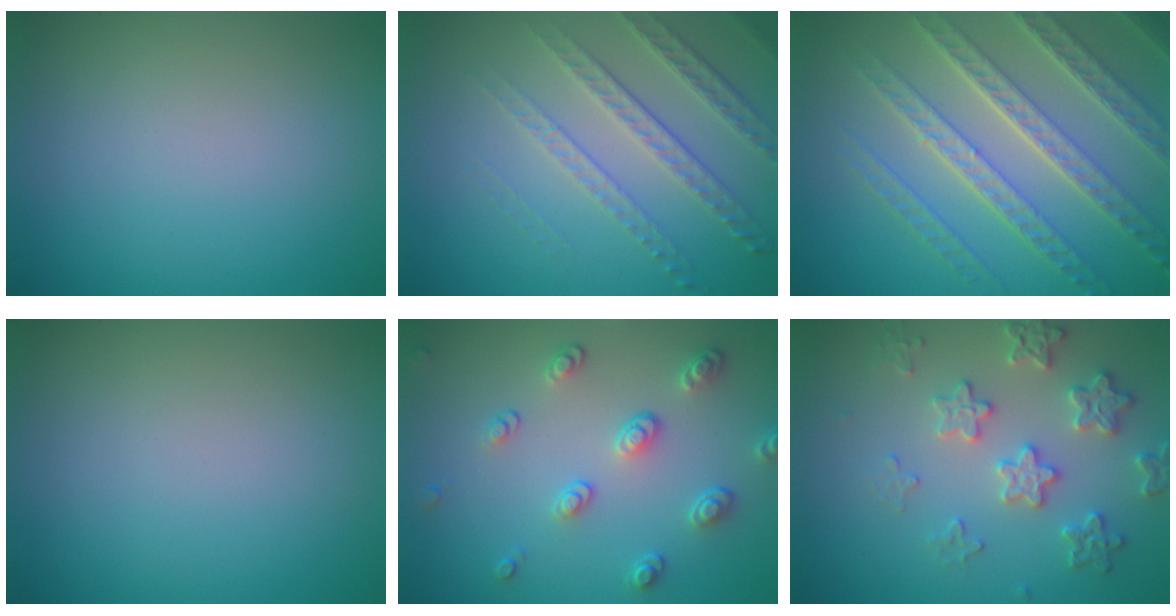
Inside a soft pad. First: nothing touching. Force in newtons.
{"total": 3.6, "press": 3.2, "slide": 1.6}
{"total": 7.6, "press": 5.6, "slide": 5.2}
{"total": 0.0}
{"total": 3.3, "press": 2.8, "slide": 1.7}
{"total": 3.5, "press": 3.5, "slide": 0.5}